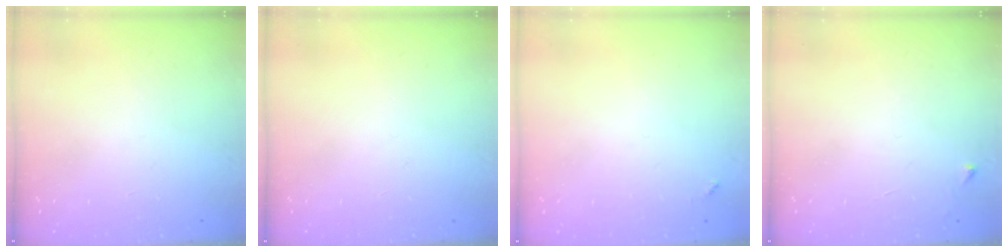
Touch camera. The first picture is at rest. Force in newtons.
{"total": 0.0}
{"total": 3.5, "press": 3.5, "slide": 0.2}
{"total": 2.6, "press": 2.6, "slide": 0.3}